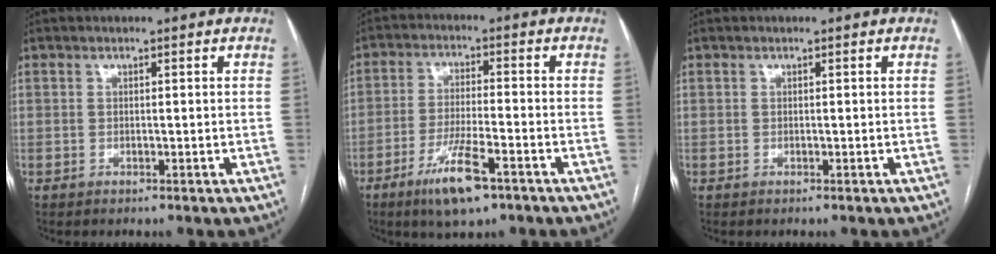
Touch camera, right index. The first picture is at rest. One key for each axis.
{"total": 9.0, "fx": -5.3, "fy": 1.5, "fz": 7.1, "tx": -0.135, "ty": -0.016, "tz": -0.090}
{"total": 0.0}